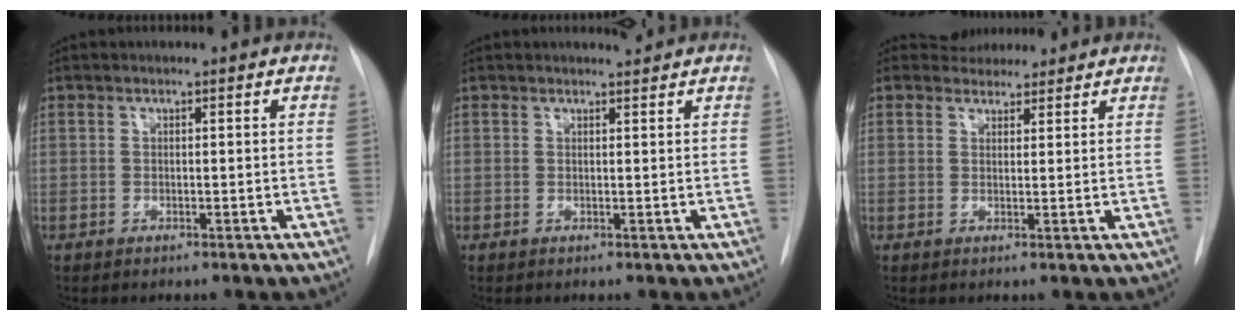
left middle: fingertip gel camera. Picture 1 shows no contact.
{"total": 1.1, "force": [1.1, -0.2, 0.0], "torque": [-0.002, -0.008, 0.017]}
{"total": 4.0, "force": [3.6, 1.6, 0.0], "torque": [0.005, 0.008, 0.047]}